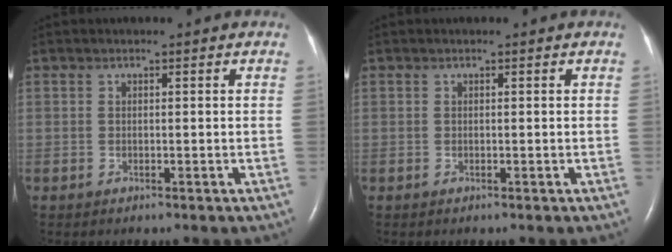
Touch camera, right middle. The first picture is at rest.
{"total": 0.0}